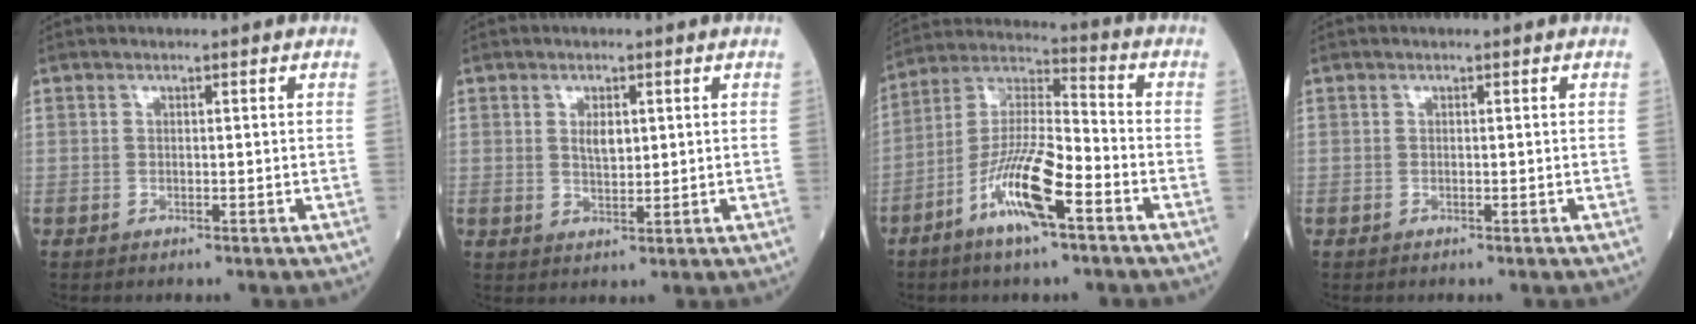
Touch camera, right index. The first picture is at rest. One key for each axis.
{"total": 2.8, "fx": 0.8, "fy": 1.2, "fz": 2.3, "tx": -0.041, "ty": -0.001, "tz": 0.016}
{"total": 12.9, "fx": -6.2, "fy": 2.3, "fz": 11.1, "tx": -0.222, "ty": -0.002, "tz": -0.118}
{"total": 0.0}